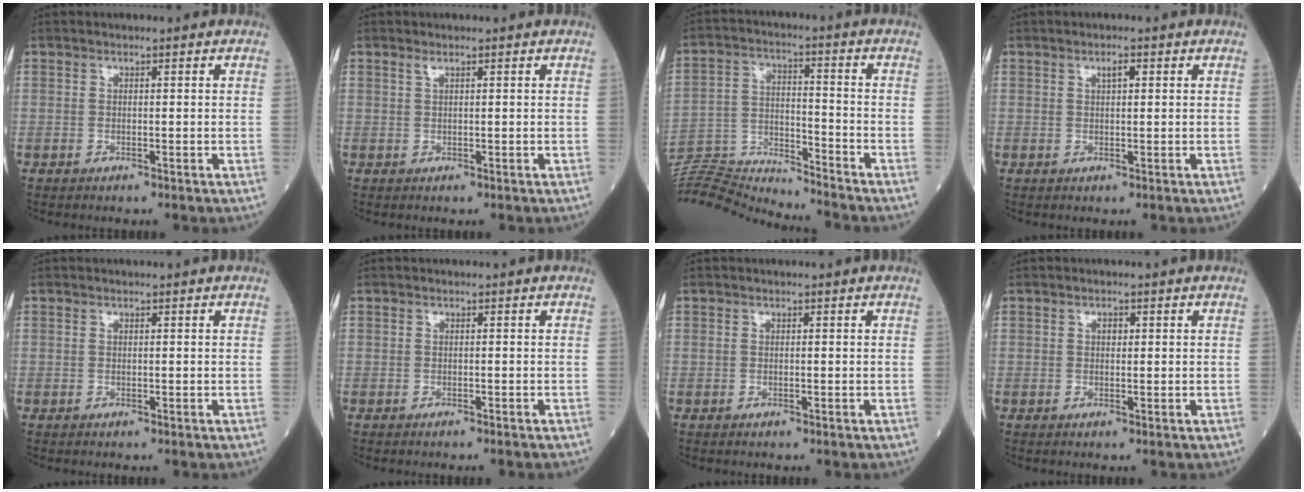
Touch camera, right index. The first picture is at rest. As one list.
[{"total": 0.6, "force": [0.4, 0.0, 0.5], "torque": [-0.015, 0.003, 0.011]}, {"total": 15.8, "force": [-15.7, -1.0, 2.0], "torque": [-0.045, 0.017, -0.266]}, {"total": 1.3, "force": [0.6, 0.4, 1.1], "torque": [-0.020, 0.001, 0.009]}, {"total": 0.0}, {"total": 1.2, "force": [-1.0, -0.2, 0.5], "torque": [-0.008, 0.001, -0.013]}, {"total": 0.0}, {"total": 1.0, "force": [0.2, 0.6, 0.7], "torque": [-0.011, 0.002, 0.002]}]